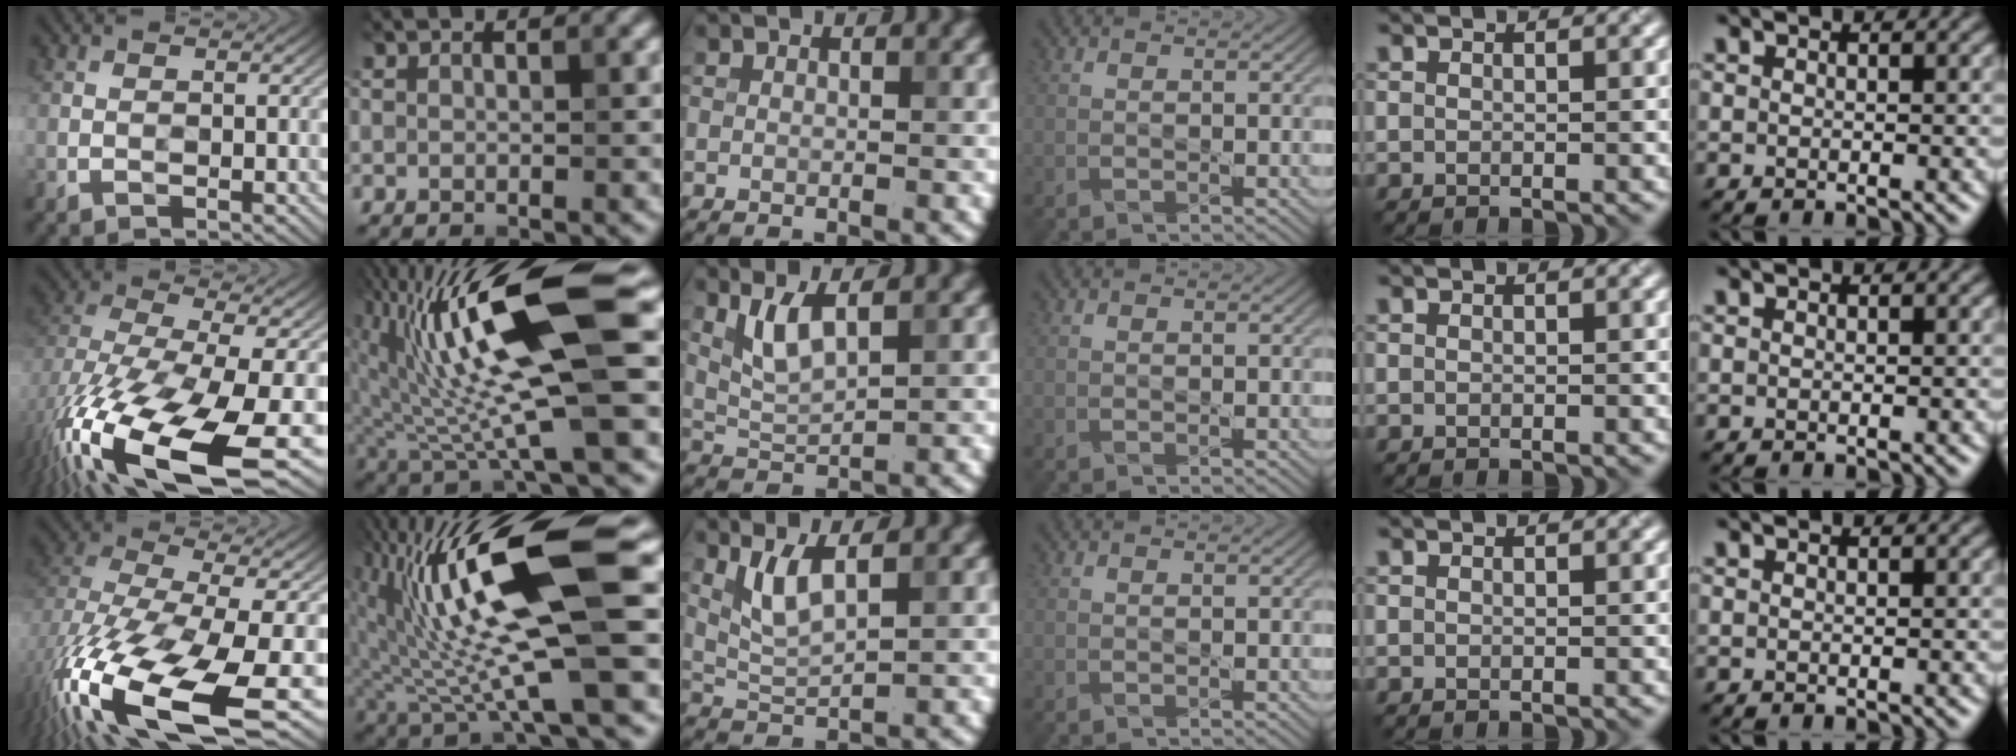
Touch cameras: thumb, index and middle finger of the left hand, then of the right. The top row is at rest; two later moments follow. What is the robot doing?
{"motion": "pour", "object": "cup"}